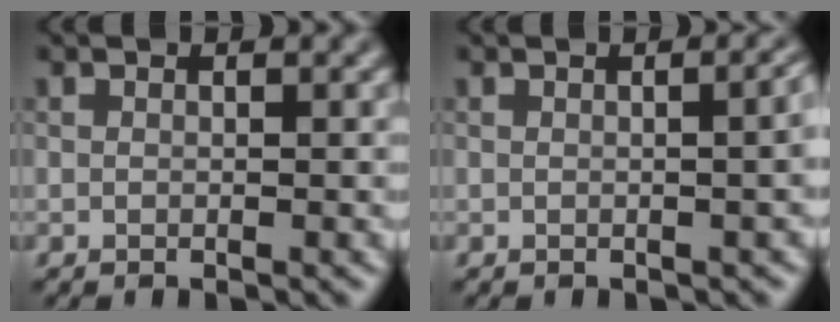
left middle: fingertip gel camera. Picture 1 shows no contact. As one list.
[{"total": 4.1, "force": [0.1, 1.9, 3.6], "torque": [-0.014, 0.013, 0.002]}]